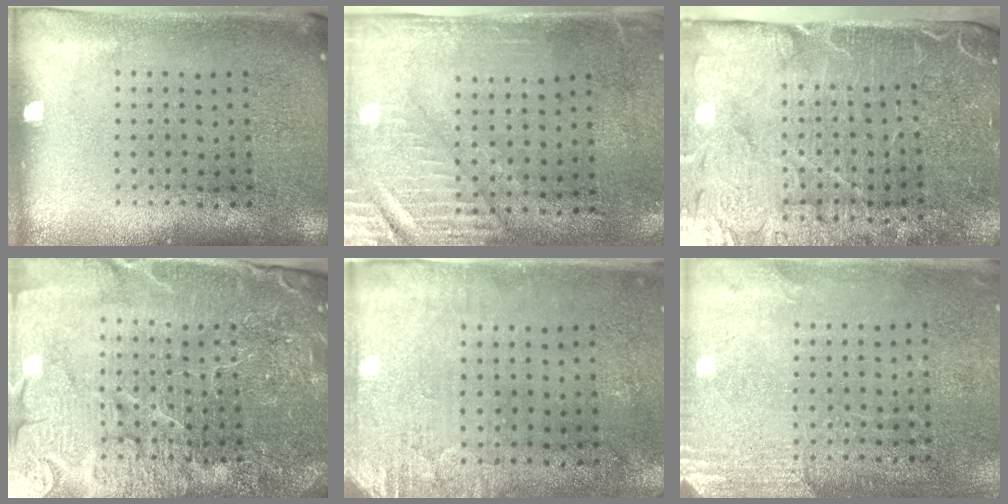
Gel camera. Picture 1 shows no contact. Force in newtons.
{"total": 3.0, "press": 2.6, "slide": 1.6}
{"total": 4.6, "press": 3.9, "slide": 2.5}
{"total": 5.7, "press": 5.2, "slide": 2.4}
{"total": 2.9, "press": 2.4, "slide": 1.6}
{"total": 2.7, "press": 2.4, "slide": 1.1}